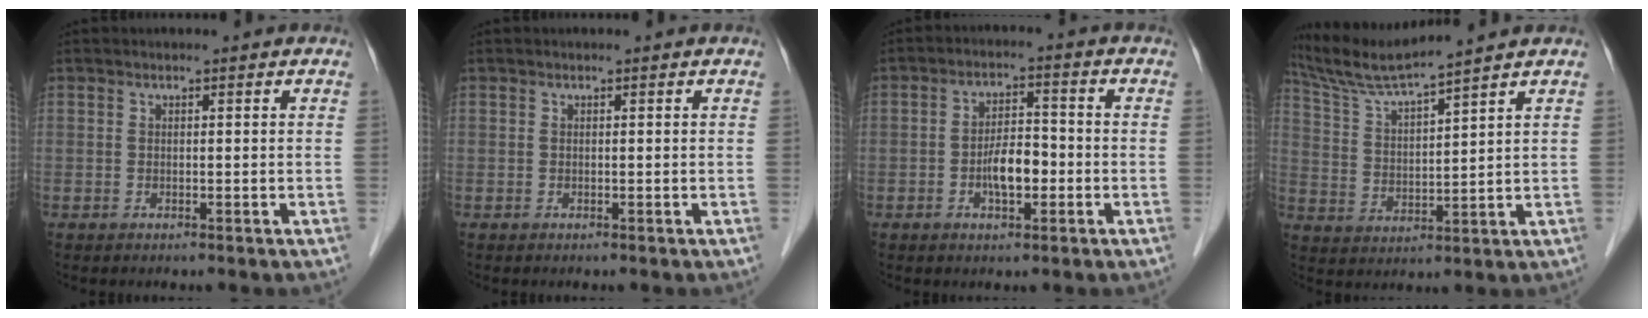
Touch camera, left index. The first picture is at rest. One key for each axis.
{"total": 0.0}
{"total": 5.3, "fx": -1.8, "fy": 2.2, "fz": 4.5, "tx": -0.086, "ty": 0.006, "tz": -0.031}
{"total": 8.8, "fx": 8.0, "fy": -1.8, "fz": 3.3, "tx": -0.077, "ty": 0.003, "tz": 0.161}